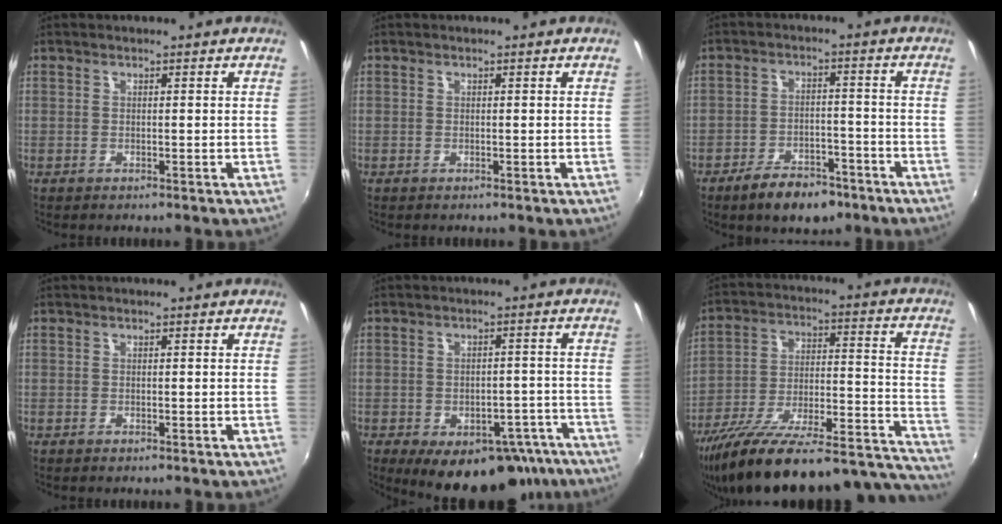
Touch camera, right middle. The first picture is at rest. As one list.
[{"total": 0.0}, {"total": 9.2, "force": [-6.5, 4.3, 4.8], "torque": [-0.106, 0.003, -0.097]}, {"total": 0.0}, {"total": 16.8, "force": [-11.0, 9.3, 8.7], "torque": [-0.131, 0.007, -0.118]}, {"total": 32.4, "force": [-26.9, 7.8, 16.2], "torque": [-0.238, -0.029, -0.382]}]